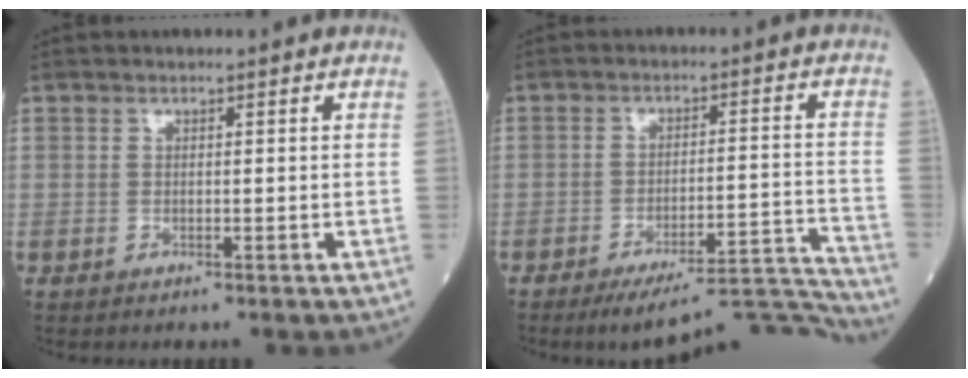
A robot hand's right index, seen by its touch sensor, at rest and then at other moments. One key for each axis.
{"total": 14.0, "fx": -13.5, "fy": -0.9, "fz": 3.3, "tx": -0.024, "ty": 0.020, "tz": -0.193}